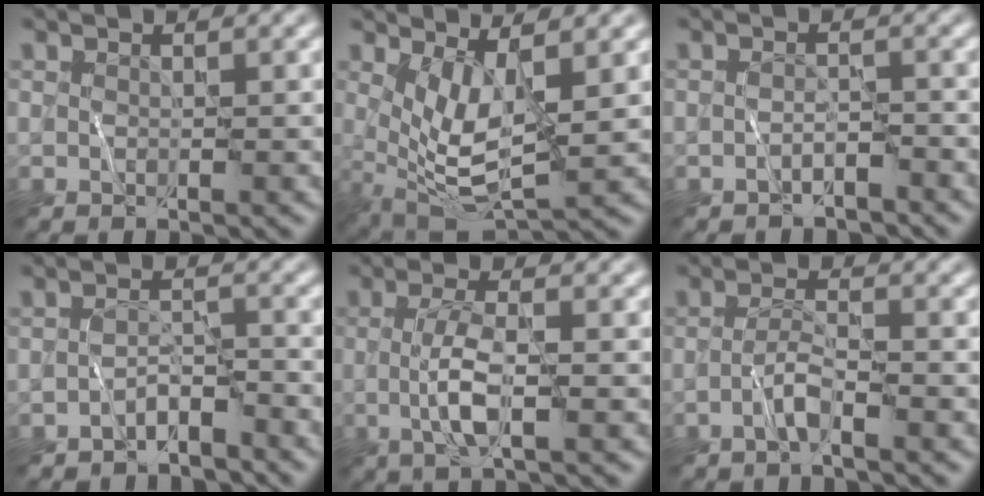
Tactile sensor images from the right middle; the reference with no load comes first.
{"total": 5.6, "force": [1.0, 2.0, 5.1], "torque": [-0.108, -0.017, 0.024]}
{"total": 1.4, "force": [-1.2, 0.4, 0.4], "torque": [-0.005, 0.004, -0.025]}
{"total": 2.4, "force": [-2.0, 0.8, 0.9], "torque": [-0.012, 0.008, -0.040]}
{"total": 3.5, "force": [-0.4, 0.8, 3.4], "torque": [-0.070, -0.002, -0.014]}
{"total": 1.9, "force": [-1.1, 0.2, 1.5], "torque": [-0.030, 0.006, -0.028]}